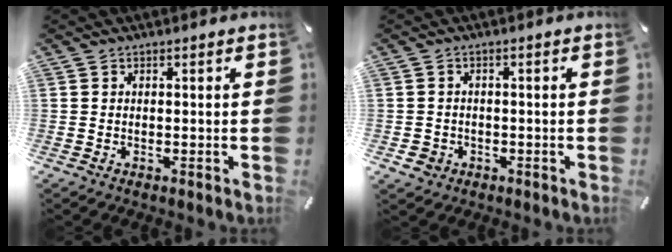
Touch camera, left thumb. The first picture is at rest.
{"total": 2.8, "force": [-1.2, 2.4, 0.7], "torque": [-0.010, 0.005, -0.024]}